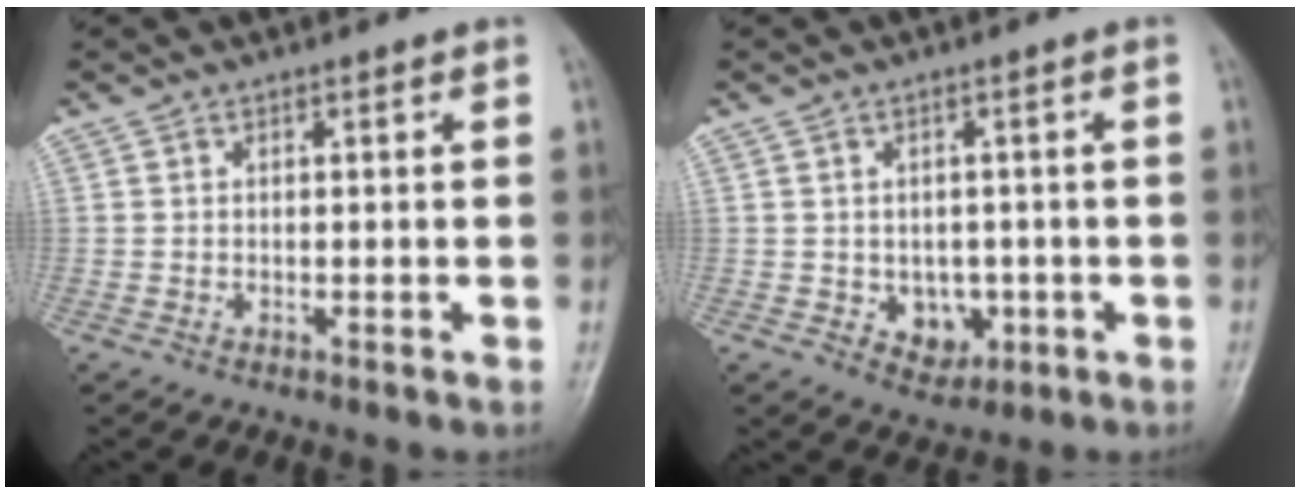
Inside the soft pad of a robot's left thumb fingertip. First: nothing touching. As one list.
[{"total": 5.0, "force": [-1.0, 4.0, 2.8], "torque": [-0.013, 0.002, -0.003]}]